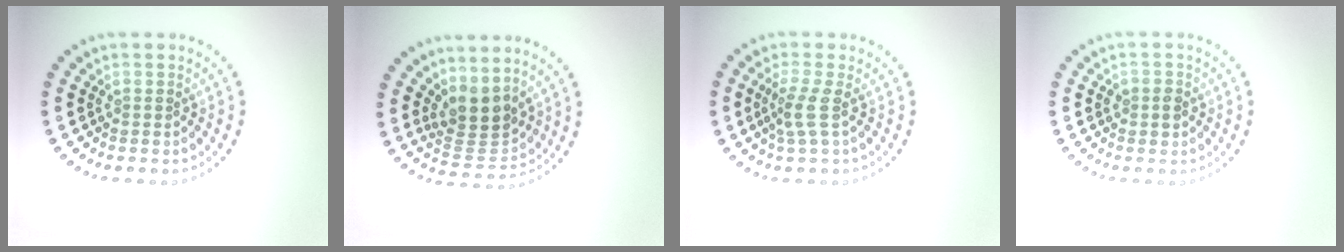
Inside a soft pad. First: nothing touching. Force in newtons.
{"total": 3.8, "press": 3.3, "slide": 1.9}
{"total": 2.2, "press": 1.5, "slide": 1.5}
{"total": 1.4, "press": 1.4, "slide": 0.3}